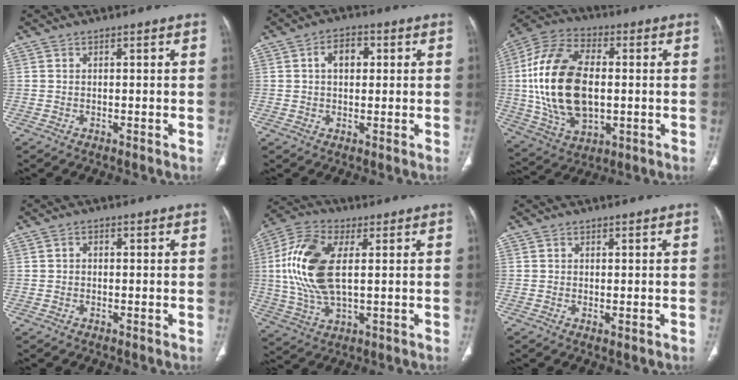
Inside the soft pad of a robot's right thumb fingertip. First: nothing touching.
{"total": 5.5, "force": [1.3, 3.6, 3.9], "torque": [-0.051, 0.009, 0.016]}
{"total": 22.5, "force": [0.3, 13.1, 18.3], "torque": [-0.361, 0.004, 0.013]}
{"total": 1.1, "force": [0.0, 0.9, 0.6], "torque": [-0.004, 0.004, -0.003]}
{"total": 15.9, "force": [2.4, 8.0, 13.5], "torque": [-0.290, 0.005, 0.046]}
{"total": 0.9, "force": [-0.1, 0.4, 0.8], "torque": [-0.019, -0.004, -0.001]}